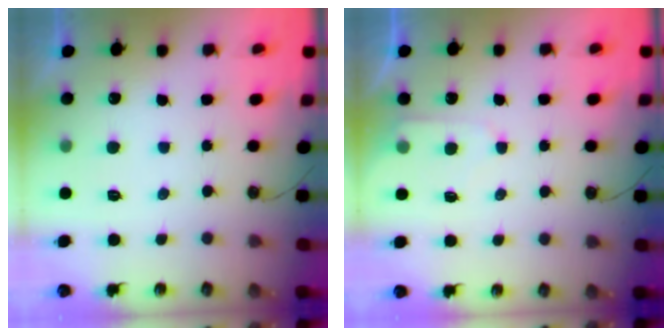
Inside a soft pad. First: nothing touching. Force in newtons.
{"total": 4.1, "press": 4.1, "slide": 0.6}